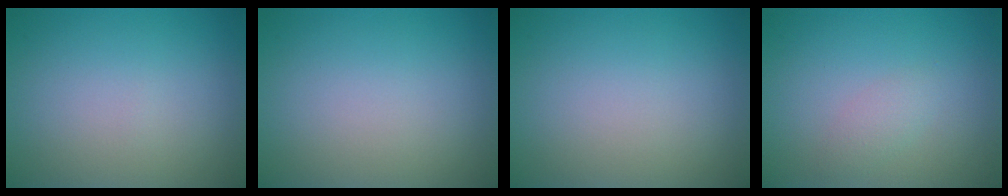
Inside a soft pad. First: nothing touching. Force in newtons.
{"total": 0.0}
{"total": 0.0}
{"total": 1.2, "press": 1.2, "slide": 0.1}